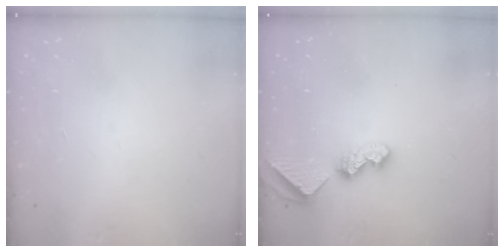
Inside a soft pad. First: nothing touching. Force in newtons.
{"total": 8.0, "press": 8.0, "slide": 0.8}